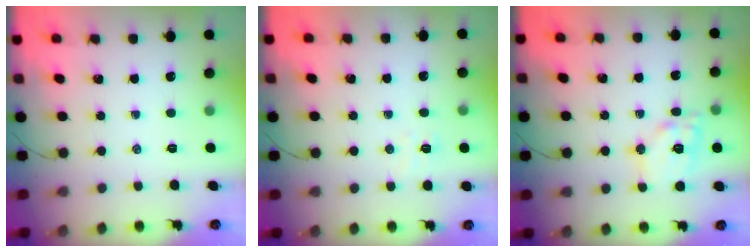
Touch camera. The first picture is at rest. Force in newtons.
{"total": 3.6, "press": 3.5, "slide": 0.7}
{"total": 13.2, "press": 13.1, "slide": 1.8}